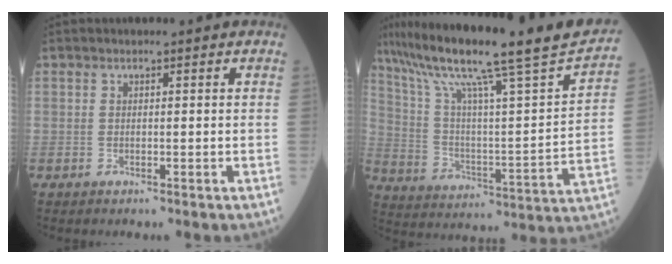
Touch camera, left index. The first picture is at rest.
{"total": 26.8, "force": [22.0, -0.1, 15.3], "torque": [-0.257, -0.035, 0.317]}